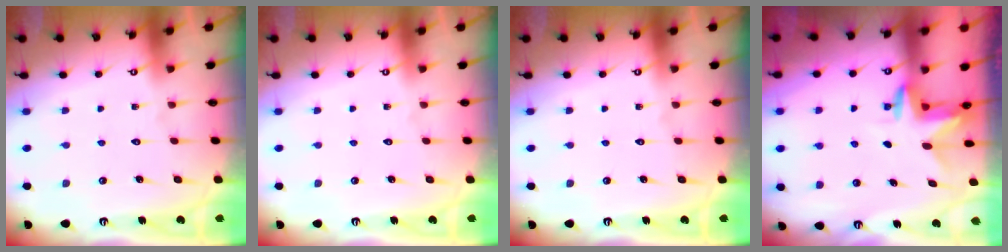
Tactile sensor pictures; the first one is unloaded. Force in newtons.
{"total": 0.0}
{"total": 0.0}
{"total": 3.2, "press": 3.2, "slide": 0.3}